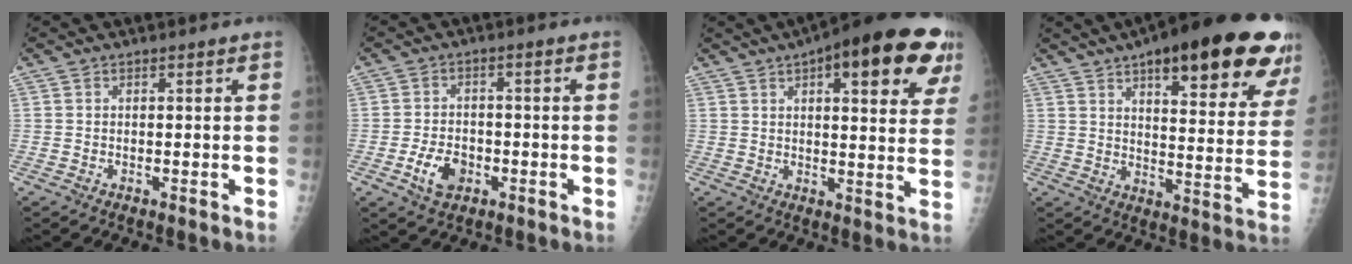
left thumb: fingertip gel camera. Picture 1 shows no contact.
{"total": 6.0, "force": [-2.4, 3.9, 3.8], "torque": [-0.060, 0.013, -0.040]}
{"total": 21.3, "force": [10.2, 7.2, 17.2], "torque": [-0.203, -0.007, 0.128]}
{"total": 27.7, "force": [16.4, 8.4, 20.7], "torque": [-0.248, -0.040, 0.215]}